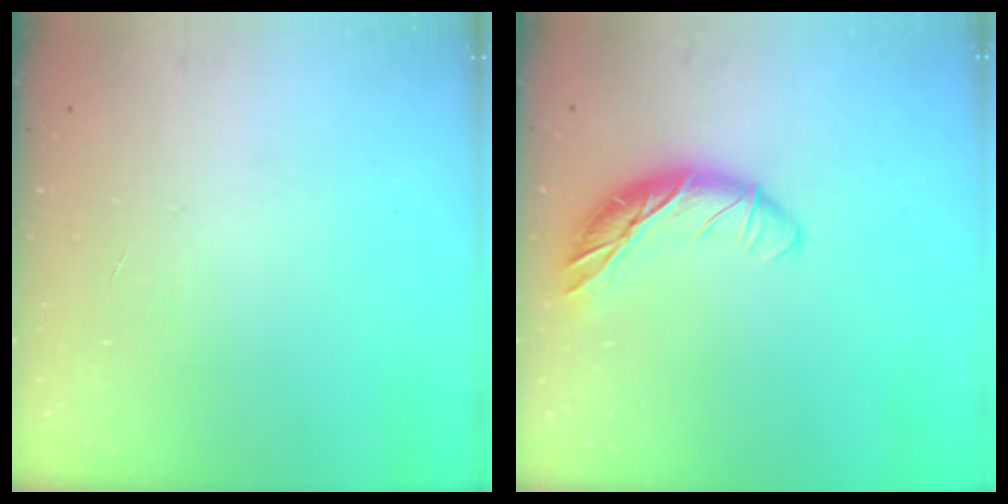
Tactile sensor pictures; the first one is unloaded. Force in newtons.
{"total": 12.2, "press": 12.1, "slide": 1.9}